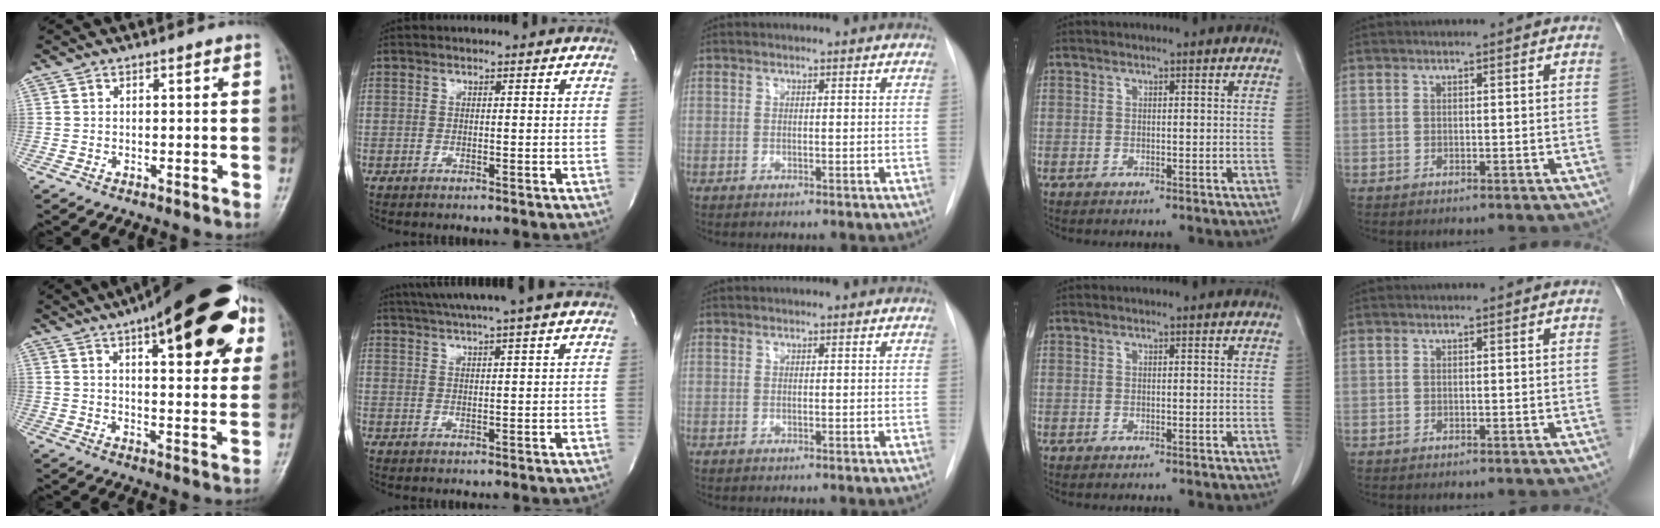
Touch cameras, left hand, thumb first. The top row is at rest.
{"thumb": {"total": 25.4, "force": [12.4, 8.7, 20.4], "torque": [-0.257, -0.006, 0.169]}, "index": {"total": 10.1, "force": [8.4, -1.0, 5.6], "torque": [-0.101, 0.022, 0.113]}}